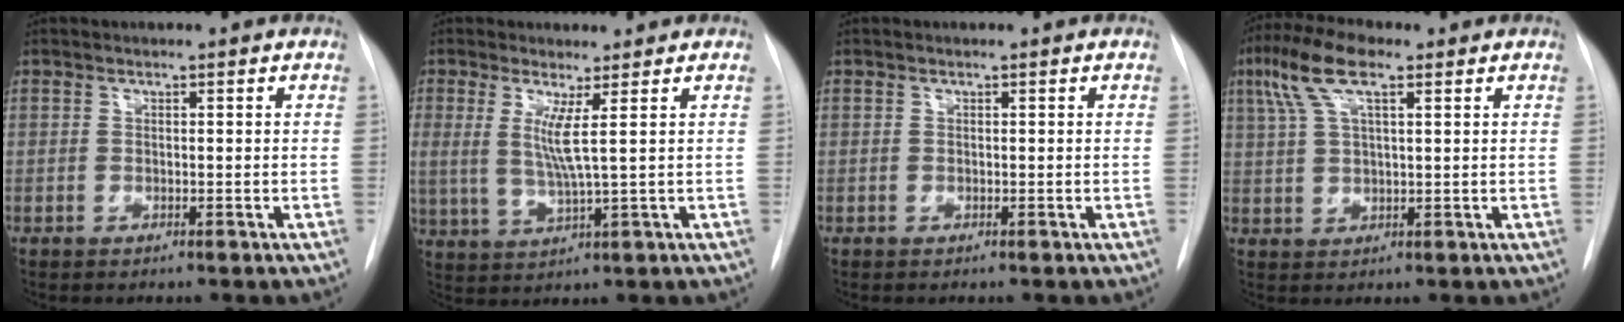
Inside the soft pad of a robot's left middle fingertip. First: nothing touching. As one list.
[{"total": 5.0, "force": [1.6, -0.7, 4.6], "torque": [-0.097, -0.014, 0.036]}, {"total": 0.0}, {"total": 8.5, "force": [4.3, 2.3, 6.9], "torque": [-0.153, 0.027, 0.084]}]